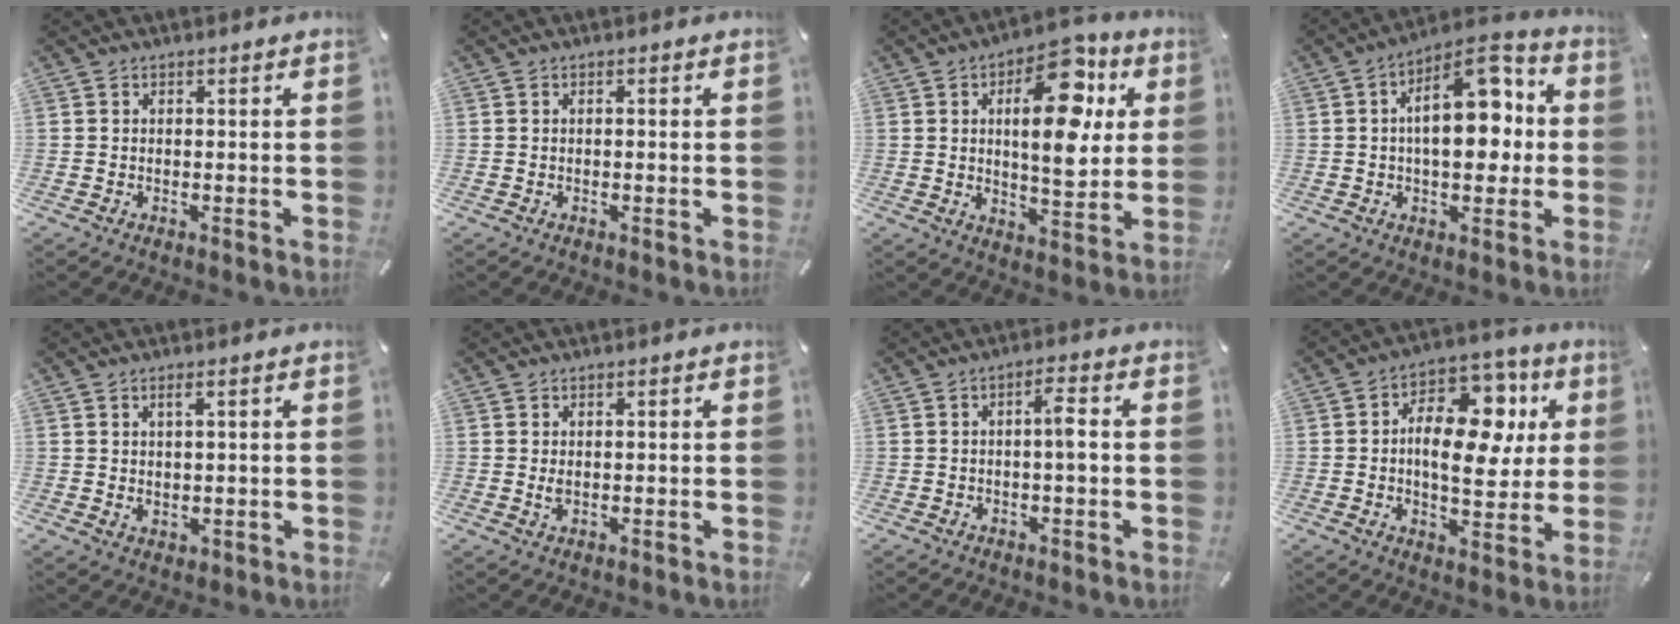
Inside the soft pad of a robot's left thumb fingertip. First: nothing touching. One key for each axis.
{"total": 0.5, "fx": -0.1, "fy": 0.1, "fz": 0.5, "tx": -0.009, "ty": -0.001, "tz": -0.002}
{"total": 17.6, "fx": 5.9, "fy": 8.5, "fz": 14.2, "tx": -0.191, "ty": -0.015, "tz": 0.093}
{"total": 15.6, "fx": 2.1, "fy": 8.7, "fz": 12.8, "tx": -0.174, "ty": -0.010, "tz": 0.033}
{"total": 2.4, "fx": 1.0, "fy": 1.4, "fz": 1.7, "tx": -0.027, "ty": 0.001, "tz": 0.013}
{"total": 1.5, "fx": 0.0, "fy": 0.8, "fz": 1.3, "tx": -0.034, "ty": 0.000, "tz": -0.004}
{"total": 4.6, "fx": -0.3, "fy": 1.3, "fz": 4.4, "tx": -0.071, "ty": 0.009, "tz": -0.010}
{"total": 17.1, "fx": 4.2, "fy": 10.7, "fz": 12.7, "tx": -0.184, "ty": -0.024, "tz": 0.073}